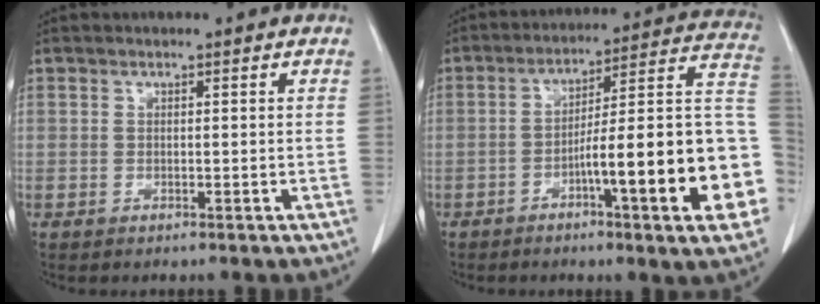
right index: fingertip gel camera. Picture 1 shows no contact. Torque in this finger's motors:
{"motor_torque": [1.84, -0.30, 0.90, 0.20]}